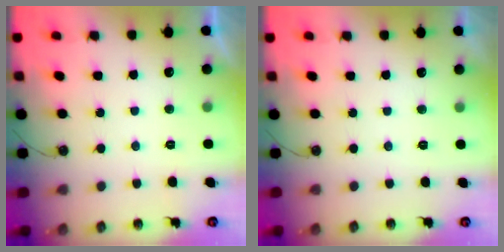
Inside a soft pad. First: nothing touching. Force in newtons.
{"total": 0.0}